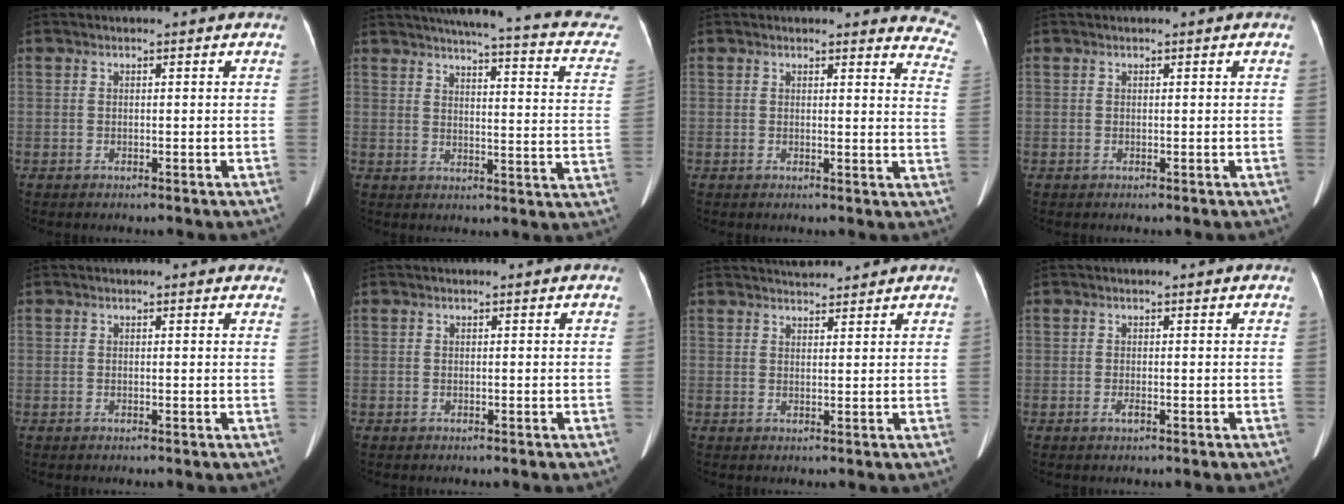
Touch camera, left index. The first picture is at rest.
{"total": 22.7, "force": [19.1, 2.8, 11.9], "torque": [-0.156, -0.027, 0.206]}
{"total": 10.1, "force": [9.9, 1.6, 1.5], "torque": [0.027, -0.072, 0.059]}
{"total": 0.0}
{"total": 2.4, "force": [2.1, 0.7, 0.8], "torque": [-0.003, -0.001, 0.005]}
{"total": 0.0}
{"total": 5.1, "force": [4.9, 0.7, 1.1], "torque": [-0.017, 0.028, 0.069]}
{"total": 0.7, "force": [-0.2, 0.1, 0.7], "torque": [-0.012, 0.000, -0.004]}